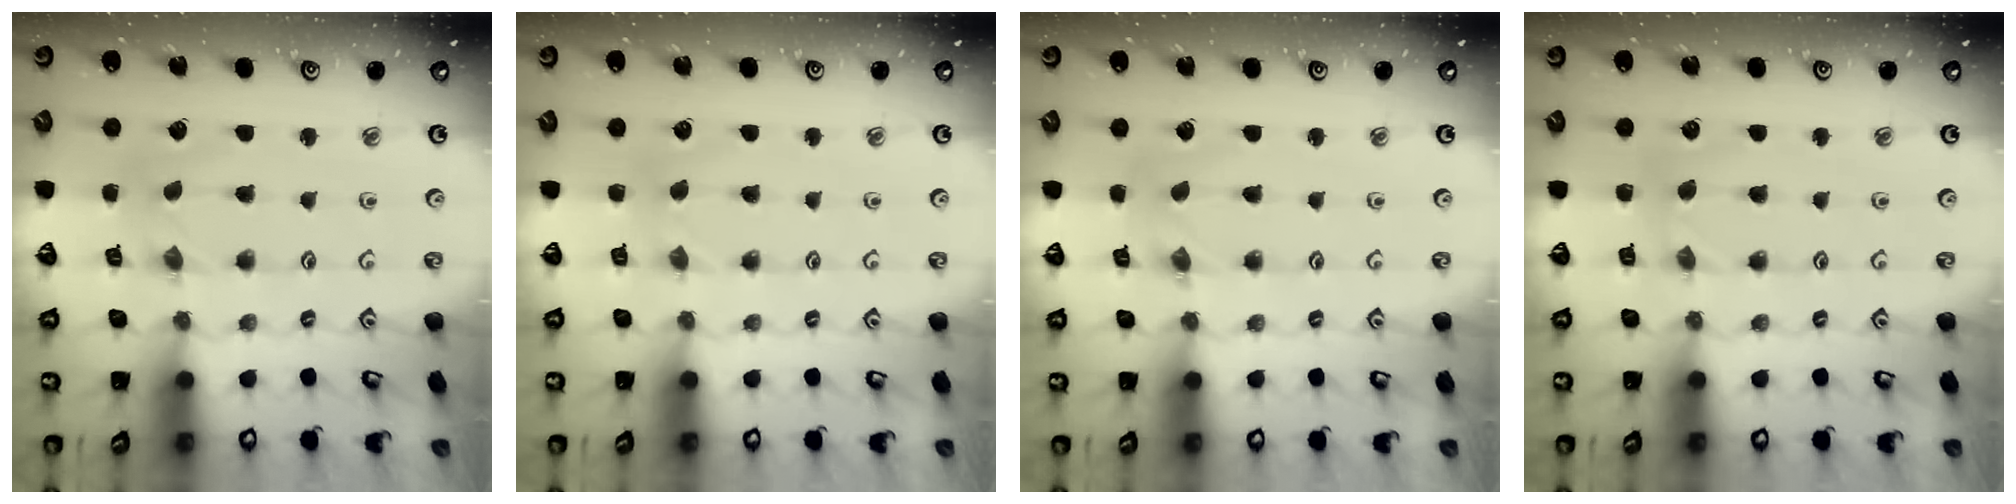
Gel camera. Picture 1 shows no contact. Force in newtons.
{"total": 2.6, "press": 2.6, "slide": 0.5}
{"total": 0.0}
{"total": 3.3, "press": 3.3, "slide": 0.4}